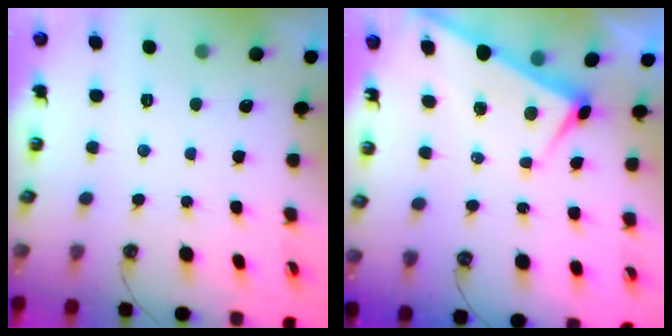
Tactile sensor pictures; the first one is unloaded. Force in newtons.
{"total": 2.8, "press": 2.7, "slide": 0.6}